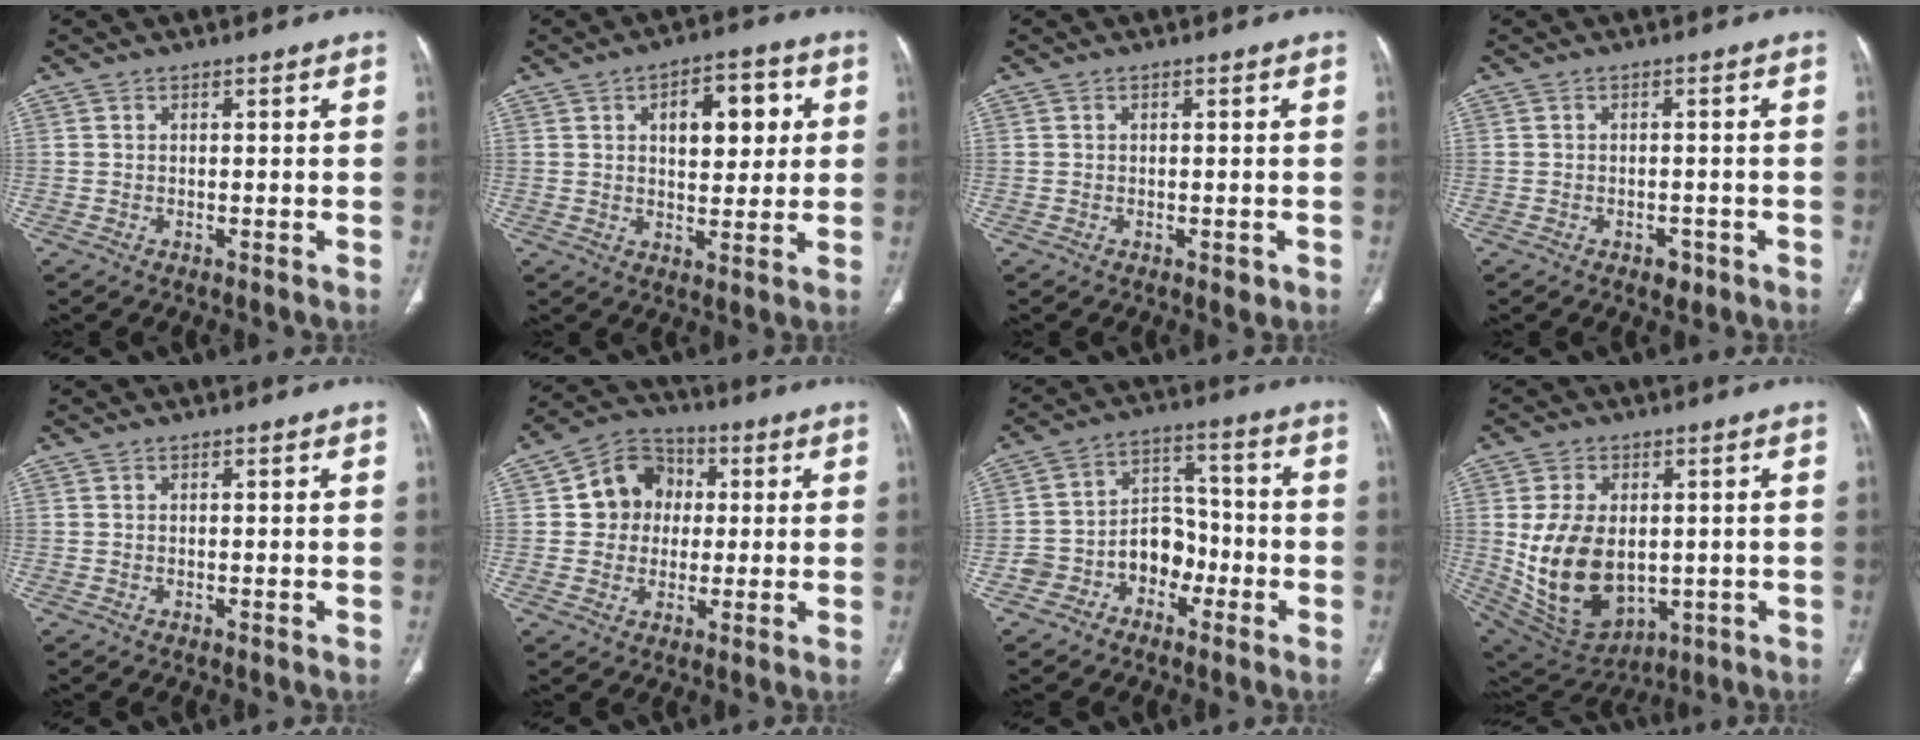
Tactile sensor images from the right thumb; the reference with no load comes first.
{"total": 10.4, "force": [3.0, 5.5, 8.3], "torque": [-0.082, 0.002, 0.042]}
{"total": 1.3, "force": [-0.2, 0.8, 1.0], "torque": [-0.009, -0.002, -0.001]}
{"total": 2.3, "force": [-1.3, 1.5, 1.1], "torque": [-0.004, 0.003, -0.014]}
{"total": 0.0}
{"total": 10.3, "force": [1.2, 9.3, 4.3], "torque": [-0.028, 0.013, 0.009]}
{"total": 9.9, "force": [-4.1, 7.8, 4.6], "torque": [-0.038, 0.061, -0.074]}
{"total": 16.8, "force": [-0.4, 11.3, 12.4], "torque": [-0.209, -0.010, 0.027]}